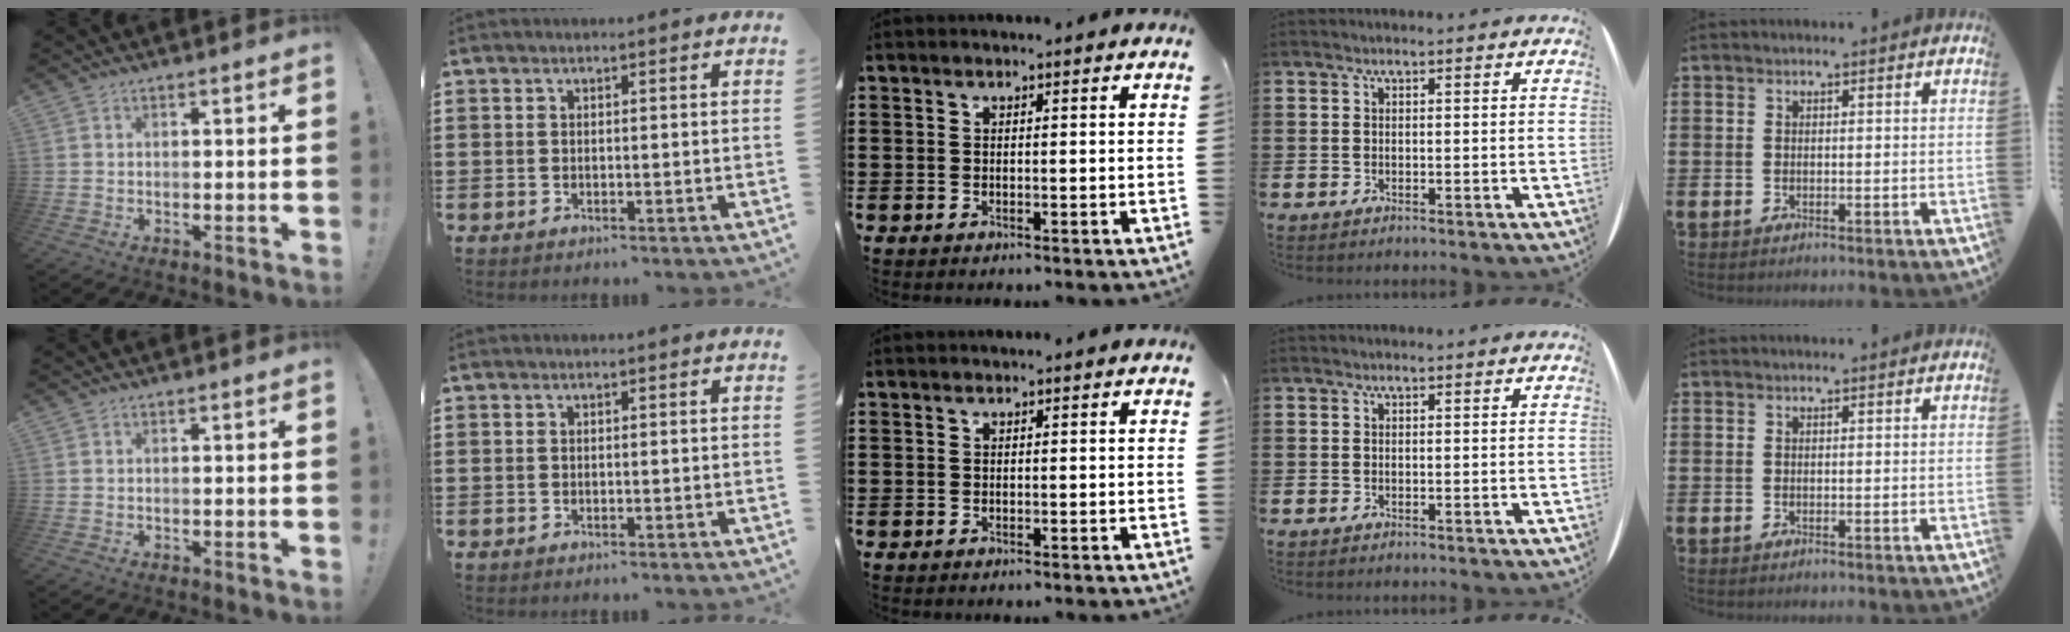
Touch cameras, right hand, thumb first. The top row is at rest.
{}